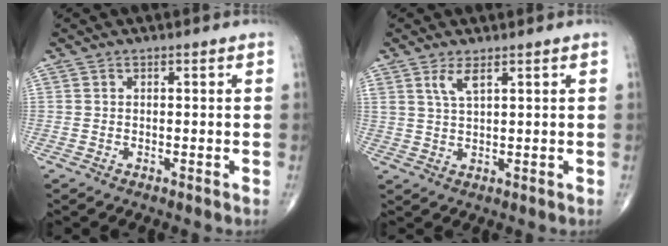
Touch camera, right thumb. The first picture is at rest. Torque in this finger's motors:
{"motor_torque": [0.09, 0.14, 0.44, 0.33, 0.07]}